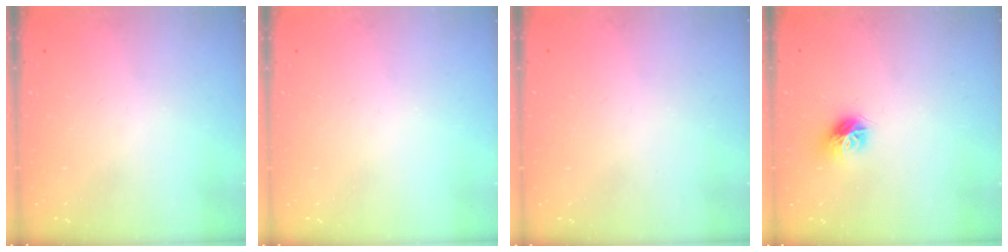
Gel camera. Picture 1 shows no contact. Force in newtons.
{"total": 0.0}
{"total": 0.7, "press": 0.7, "slide": 0.3}
{"total": 8.8, "press": 8.8, "slide": 0.4}